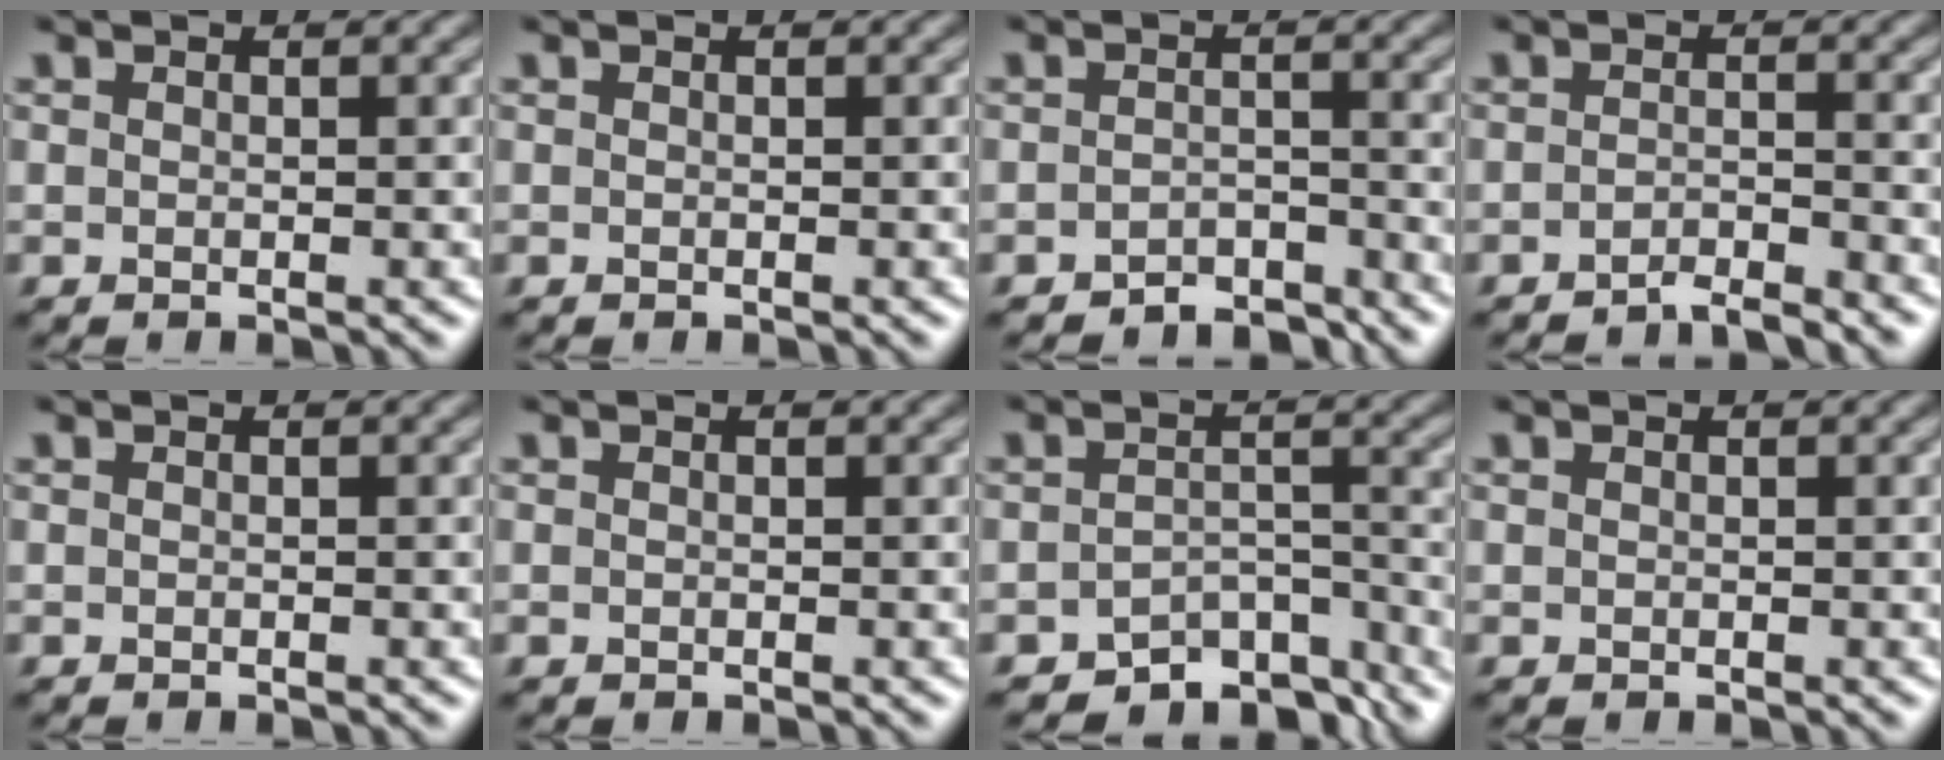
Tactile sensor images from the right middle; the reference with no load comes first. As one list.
[{"total": 0.0}, {"total": 3.0, "force": [-2.8, 1.1, 0.7], "torque": [-0.005, 0.005, -0.048]}, {"total": 2.1, "force": [-1.9, 0.2, 0.7], "torque": [-0.006, 0.002, -0.039]}, {"total": 0.0}, {"total": 0.0}, {"total": 7.0, "force": [-5.9, 2.9, 2.3], "torque": [-0.019, -0.017, -0.089]}, {"total": 0.0}]